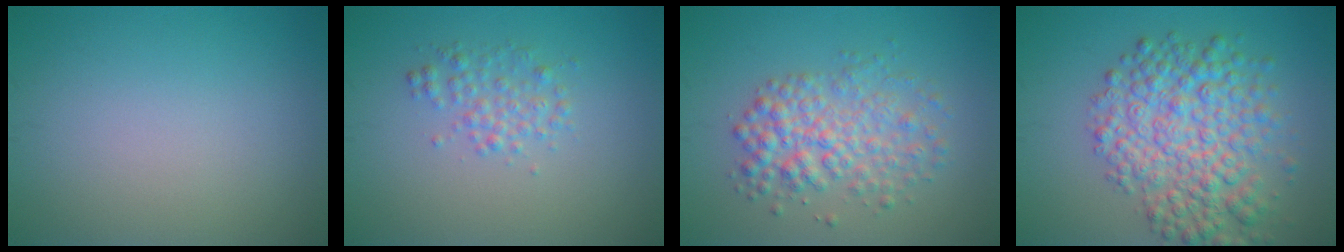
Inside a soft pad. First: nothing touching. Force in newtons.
{"total": 2.0, "press": 2.0, "slide": 0.1}
{"total": 4.4, "press": 4.4, "slide": 0.1}
{"total": 7.4, "press": 7.4, "slide": 0.2}